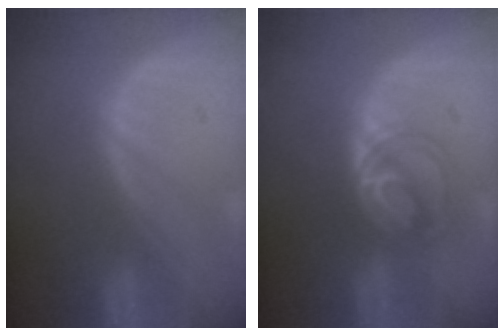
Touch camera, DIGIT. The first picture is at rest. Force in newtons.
{"total": 5.9, "press": 5.5, "slide": 2.1}